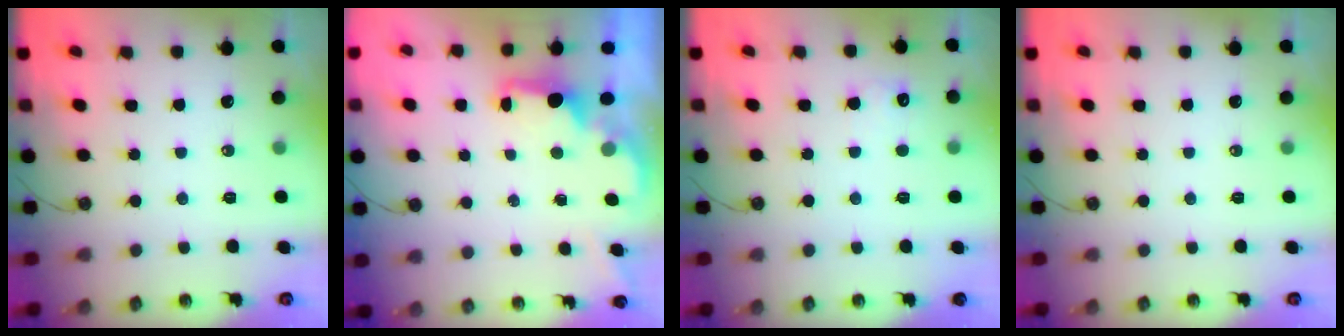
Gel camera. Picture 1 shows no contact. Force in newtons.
{"total": 1.7, "press": 1.6, "slide": 0.6}
{"total": 4.9, "press": 4.8, "slide": 1.2}
{"total": 0.0}